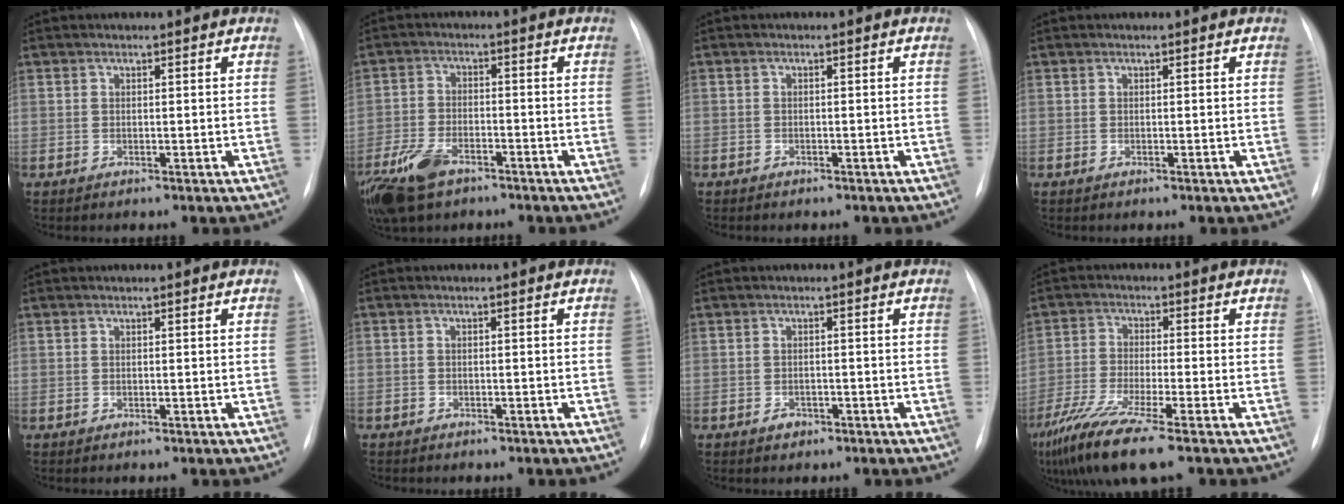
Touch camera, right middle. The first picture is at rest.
{"total": 10.1, "force": [-6.5, 4.8, 6.0], "torque": [-0.133, -0.010, -0.117]}
{"total": 1.0, "force": [-0.8, 0.6, 0.3], "torque": [-0.005, 0.001, -0.009]}
{"total": 0.0}
{"total": 0.0}
{"total": 1.7, "force": [-1.3, 1.0, 0.5], "torque": [-0.009, 0.002, -0.014]}
{"total": 1.7, "force": [-1.0, 1.2, 0.6], "torque": [-0.009, 0.003, -0.012]}
{"total": 10.4, "force": [-7.1, 0.1, 7.6], "torque": [-0.153, -0.032, -0.131]}